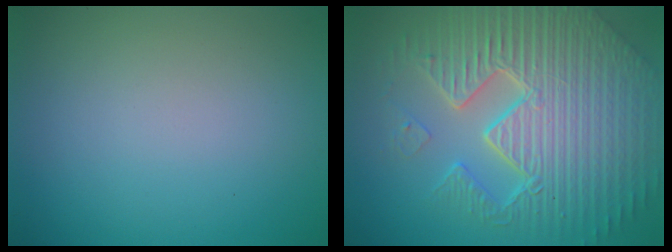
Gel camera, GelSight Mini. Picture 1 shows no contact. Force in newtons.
{"total": 11.2, "press": 7.1, "slide": 8.7}